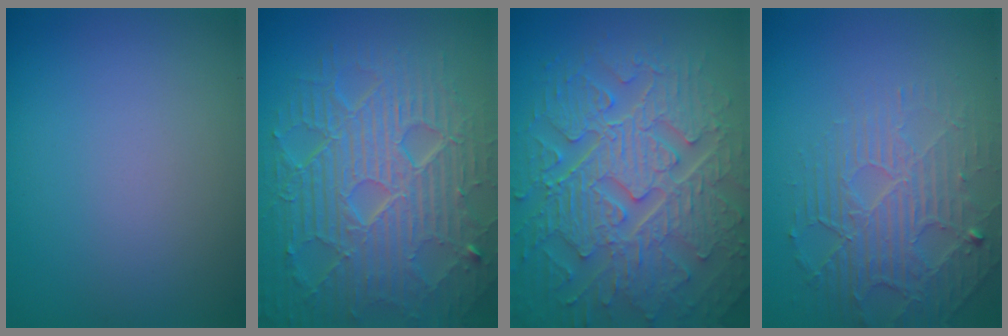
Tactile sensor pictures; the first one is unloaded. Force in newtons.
{"total": 10.7, "press": 6.9, "slide": 8.2}
{"total": 10.4, "press": 7.1, "slide": 7.5}
{"total": 3.5, "press": 3.1, "slide": 1.6}